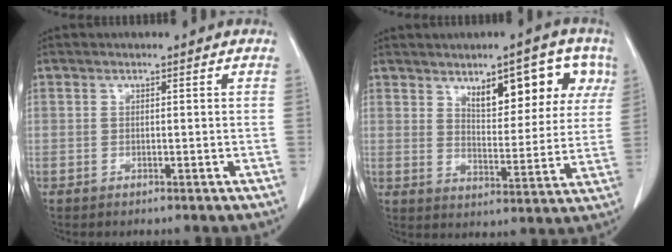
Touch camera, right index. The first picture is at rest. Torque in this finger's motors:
{"motor_torque": [0.86, 0.77, 0.24, 0.05]}